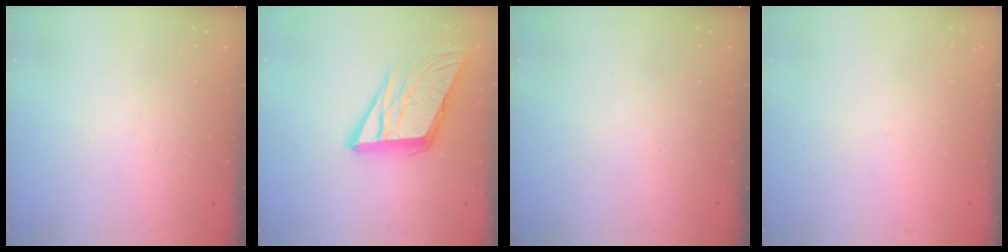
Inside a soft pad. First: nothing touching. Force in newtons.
{"total": 15.2, "press": 15.0, "slide": 2.6}
{"total": 0.0}
{"total": 2.7, "press": 2.7, "slide": 0.3}